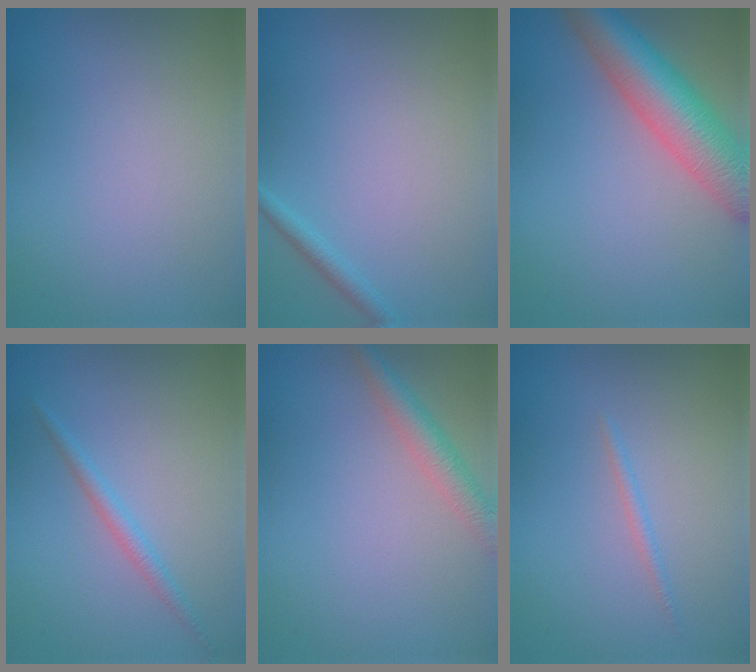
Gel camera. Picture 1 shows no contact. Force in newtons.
{"total": 1.1, "press": 1.1, "slide": 0.1}
{"total": 8.0, "press": 8.0, "slide": 0.3}
{"total": 1.5, "press": 1.5, "slide": 0.1}
{"total": 2.6, "press": 2.6, "slide": 0.1}
{"total": 0.8, "press": 0.8, "slide": 0.0}